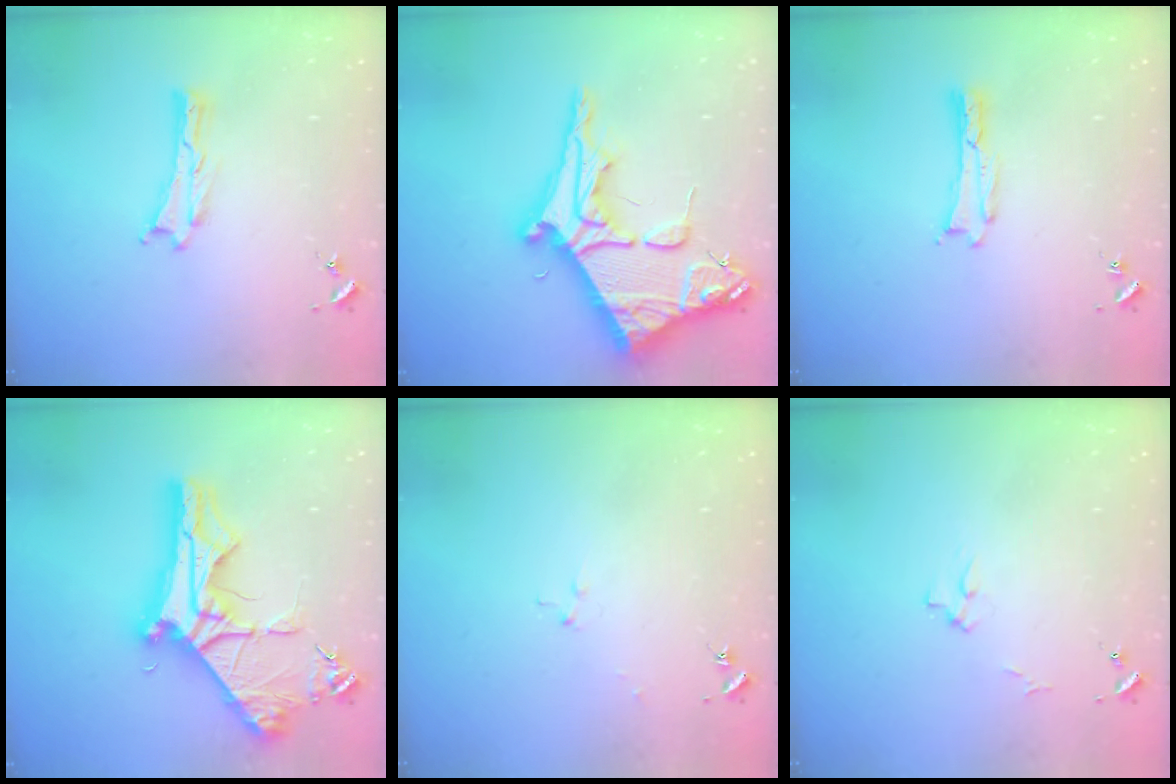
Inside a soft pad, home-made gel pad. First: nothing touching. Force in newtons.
{"total": 12.1, "press": 12.1, "slide": 1.3}
{"total": 0.0}
{"total": 10.7, "press": 10.6, "slide": 1.2}
{"total": 2.5, "press": 2.5, "slide": 0.3}
{"total": 2.7, "press": 2.7, "slide": 0.3}